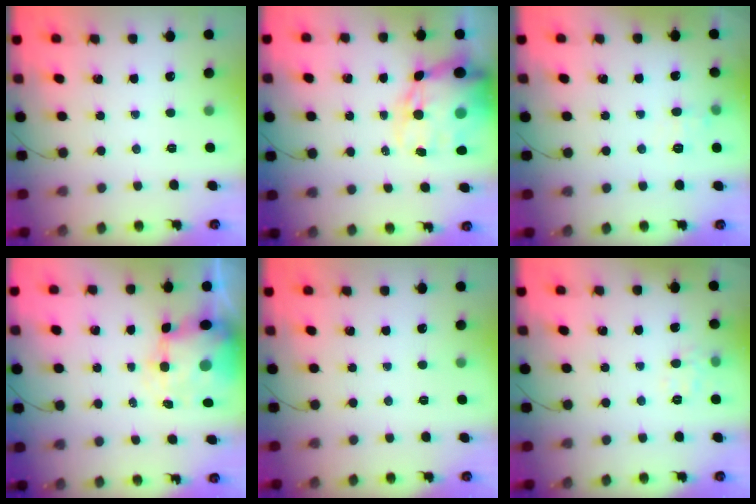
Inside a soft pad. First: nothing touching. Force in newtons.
{"total": 19.2, "press": 18.7, "slide": 4.0}
{"total": 6.2, "press": 6.0, "slide": 1.8}
{"total": 8.1, "press": 7.9, "slide": 1.9}
{"total": 0.0}
{"total": 4.1, "press": 3.8, "slide": 1.6}